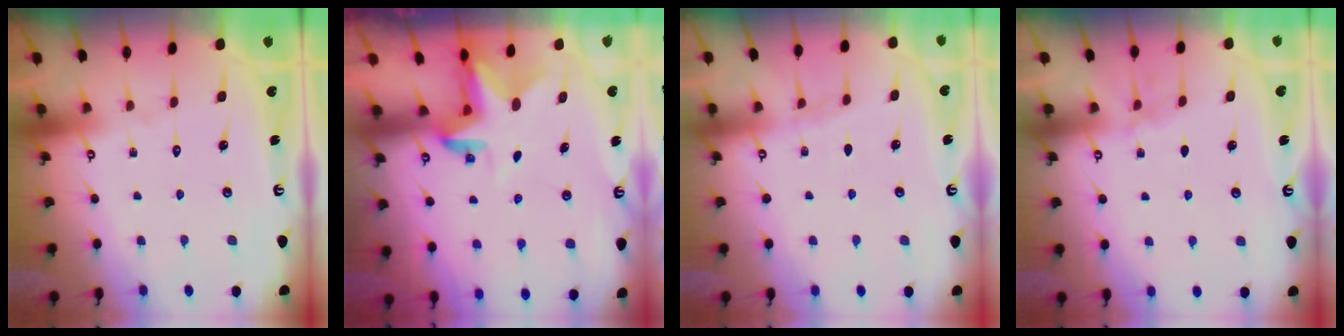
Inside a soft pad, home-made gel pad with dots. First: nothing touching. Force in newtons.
{"total": 3.0, "press": 2.9, "slide": 0.5}
{"total": 3.6, "press": 3.5, "slide": 0.5}
{"total": 3.5, "press": 3.5, "slide": 0.5}